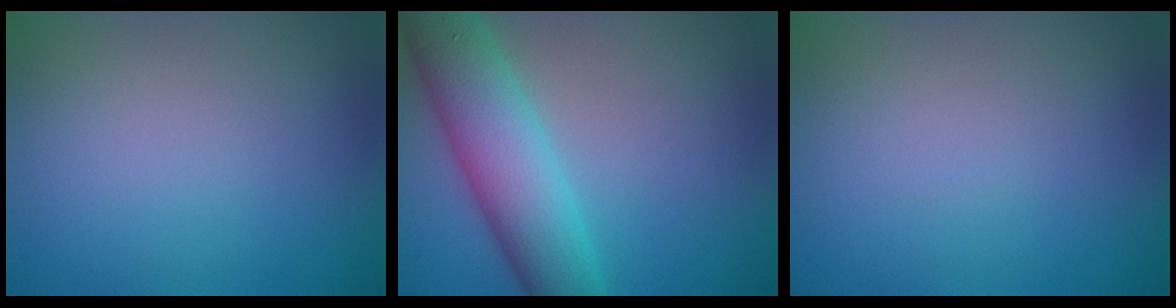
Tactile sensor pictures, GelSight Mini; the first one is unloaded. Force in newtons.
{"total": 7.4, "press": 7.4, "slide": 0.7}
{"total": 0.0}